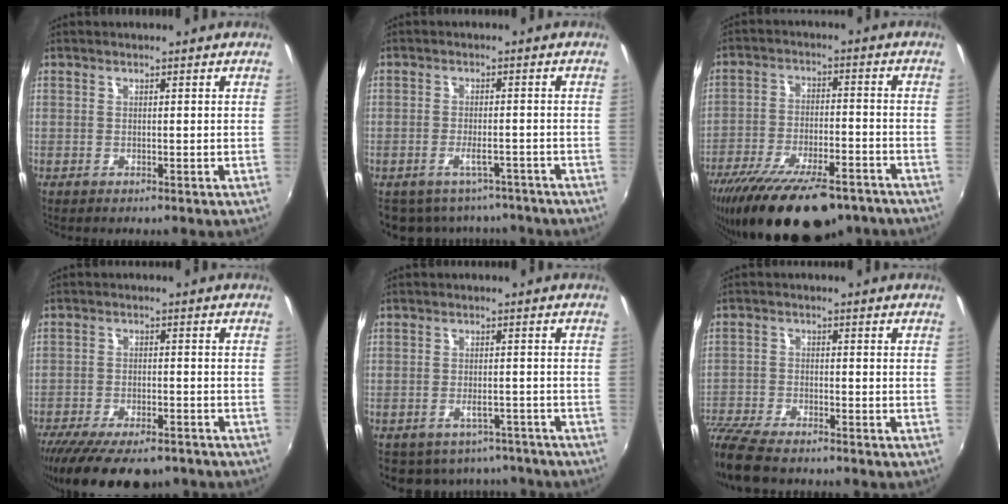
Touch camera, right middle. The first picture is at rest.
{"total": 8.5, "force": [-7.3, 3.7, 2.3], "torque": [-0.051, 0.000, -0.094]}
{"total": 21.1, "force": [-16.0, 7.1, 11.8], "torque": [-0.224, -0.039, -0.240]}
{"total": 15.2, "force": [-11.8, 5.1, 8.0], "torque": [-0.172, -0.040, -0.183]}
{"total": 8.7, "force": [-7.1, 4.6, 1.9], "torque": [-0.047, 0.006, -0.083]}
{"total": 11.3, "force": [-9.8, 2.8, 5.0], "torque": [-0.137, -0.030, -0.187]}